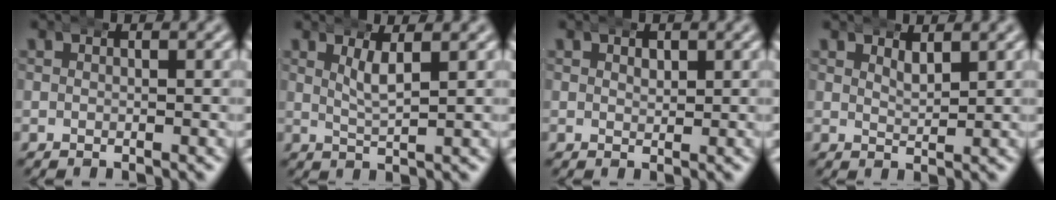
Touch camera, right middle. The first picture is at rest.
{"total": 2.4, "force": [1.4, 0.1, 1.9], "torque": [-0.039, -0.003, 0.029]}
{"total": 1.0, "force": [0.5, 0.7, 0.5], "torque": [-0.008, -0.006, 0.012]}
{"total": 1.6, "force": [1.4, 0.3, 0.8], "torque": [-0.016, -0.010, 0.030]}